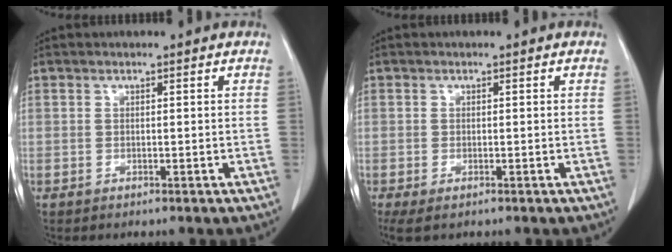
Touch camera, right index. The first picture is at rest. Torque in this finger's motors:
{"motor_torque": [0.38, -0.38, 0.15, 0.04]}